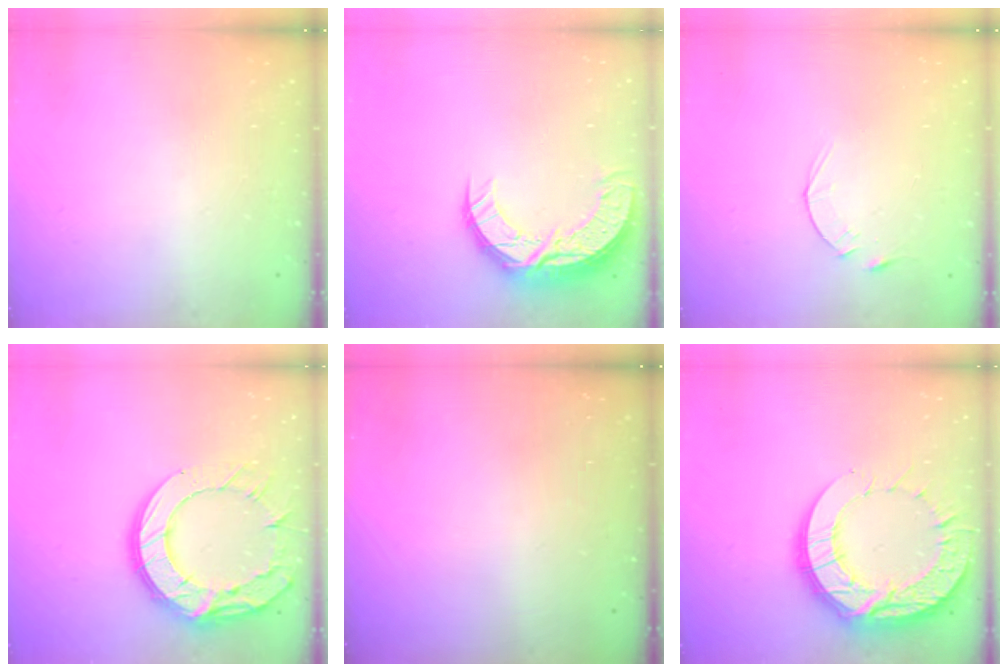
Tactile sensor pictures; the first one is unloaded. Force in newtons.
{"total": 11.9, "press": 11.9, "slide": 0.9}
{"total": 3.1, "press": 3.1, "slide": 0.5}
{"total": 18.8, "press": 18.7, "slide": 1.6}
{"total": 0.0}
{"total": 20.2, "press": 20.1, "slide": 1.8}